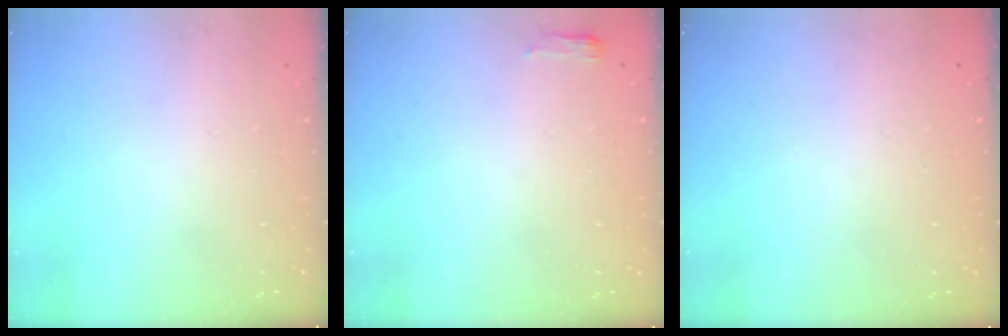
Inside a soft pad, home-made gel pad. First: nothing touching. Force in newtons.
{"total": 2.7, "press": 2.6, "slide": 0.8}
{"total": 0.0}